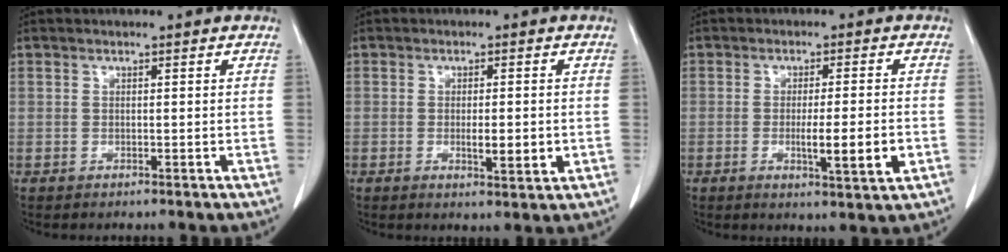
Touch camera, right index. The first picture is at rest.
{"total": 4.0, "force": [-0.6, 1.0, 3.9], "torque": [-0.062, -0.006, -0.005]}
{"total": 6.7, "force": [-1.7, 0.3, 6.5], "torque": [-0.099, -0.012, -0.023]}